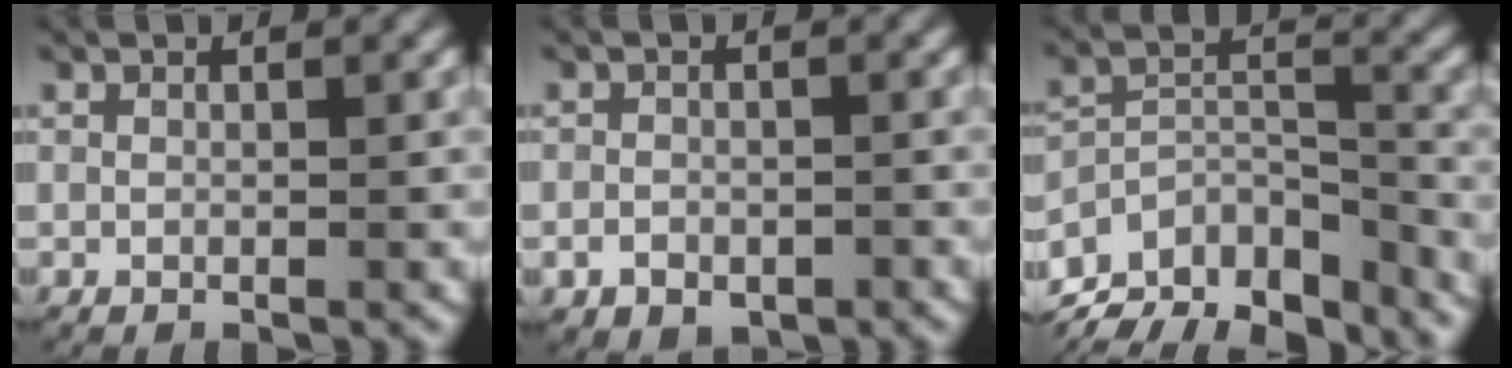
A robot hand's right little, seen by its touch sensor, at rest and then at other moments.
{"total": 2.3, "force": [-1.2, 1.7, 1.1], "torque": [-0.013, -0.005, -0.018]}
{"total": 15.1, "force": [-9.6, 8.8, 7.8], "torque": [-0.126, -0.047, -0.135]}